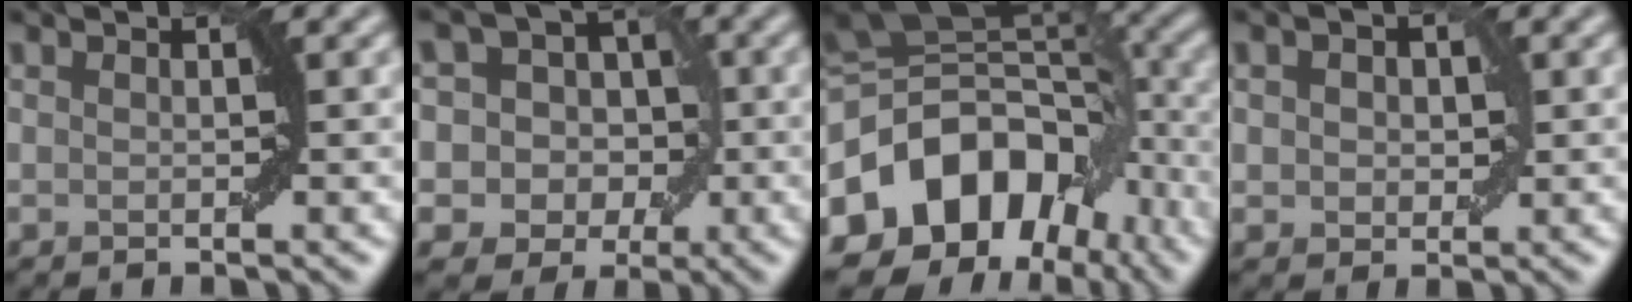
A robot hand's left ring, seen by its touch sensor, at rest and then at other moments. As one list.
[{"total": 8.9, "force": [1.0, 7.9, 3.8], "torque": [-0.047, 0.033, -0.029]}, {"total": 15.4, "force": [-5.3, 11.2, 9.2], "torque": [-0.179, -0.007, -0.093]}, {"total": 2.7, "force": [0.5, 2.1, 1.6], "torque": [-0.020, 0.009, 0.000]}]